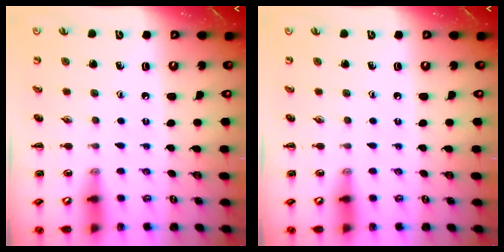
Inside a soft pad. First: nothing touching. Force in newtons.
{"total": 0.0}